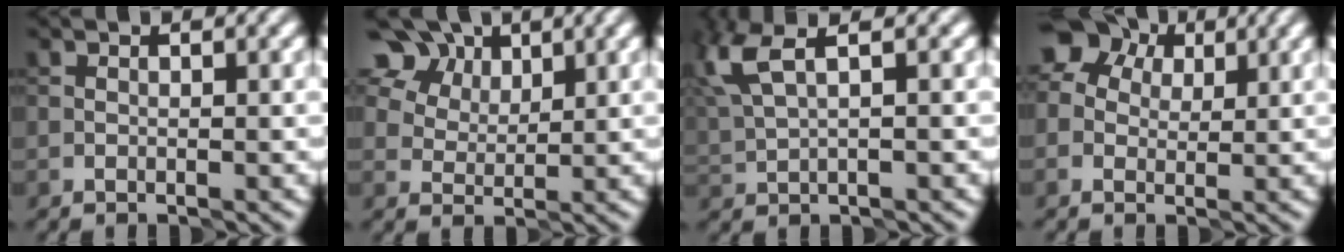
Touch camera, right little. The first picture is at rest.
{"total": 9.5, "force": [6.3, 5.9, 3.9], "torque": [-0.092, 0.015, 0.113]}
{"total": 4.2, "force": [2.2, 1.3, 3.3], "torque": [-0.087, 0.016, 0.052]}
{"total": 5.6, "force": [2.4, 4.3, 2.6], "torque": [-0.044, 0.031, 0.016]}